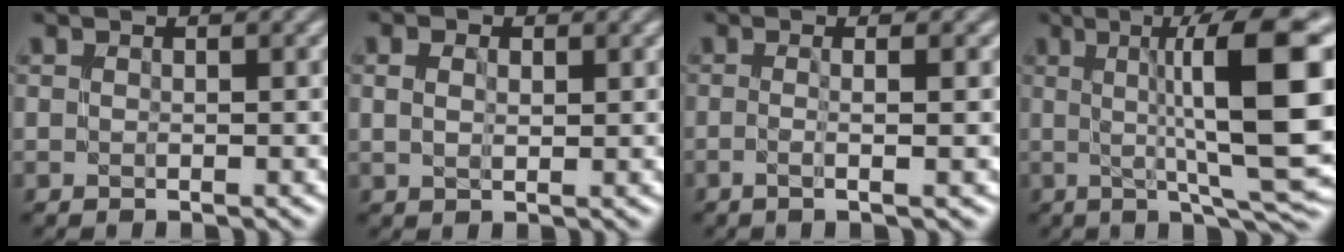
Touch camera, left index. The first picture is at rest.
{"total": 2.6, "force": [1.0, 1.7, 1.7], "torque": [-0.033, 0.007, 0.009]}
{"total": 3.8, "force": [0.3, 1.5, 3.5], "torque": [-0.034, 0.002, -0.021]}
{"total": 13.4, "force": [2.0, 2.4, 13.0], "torque": [-0.178, 0.009, 0.032]}